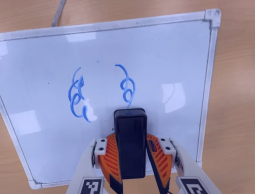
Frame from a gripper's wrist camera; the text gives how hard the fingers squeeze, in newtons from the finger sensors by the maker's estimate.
{"total": 8.3, "left": 8.9, "right": 7.7}